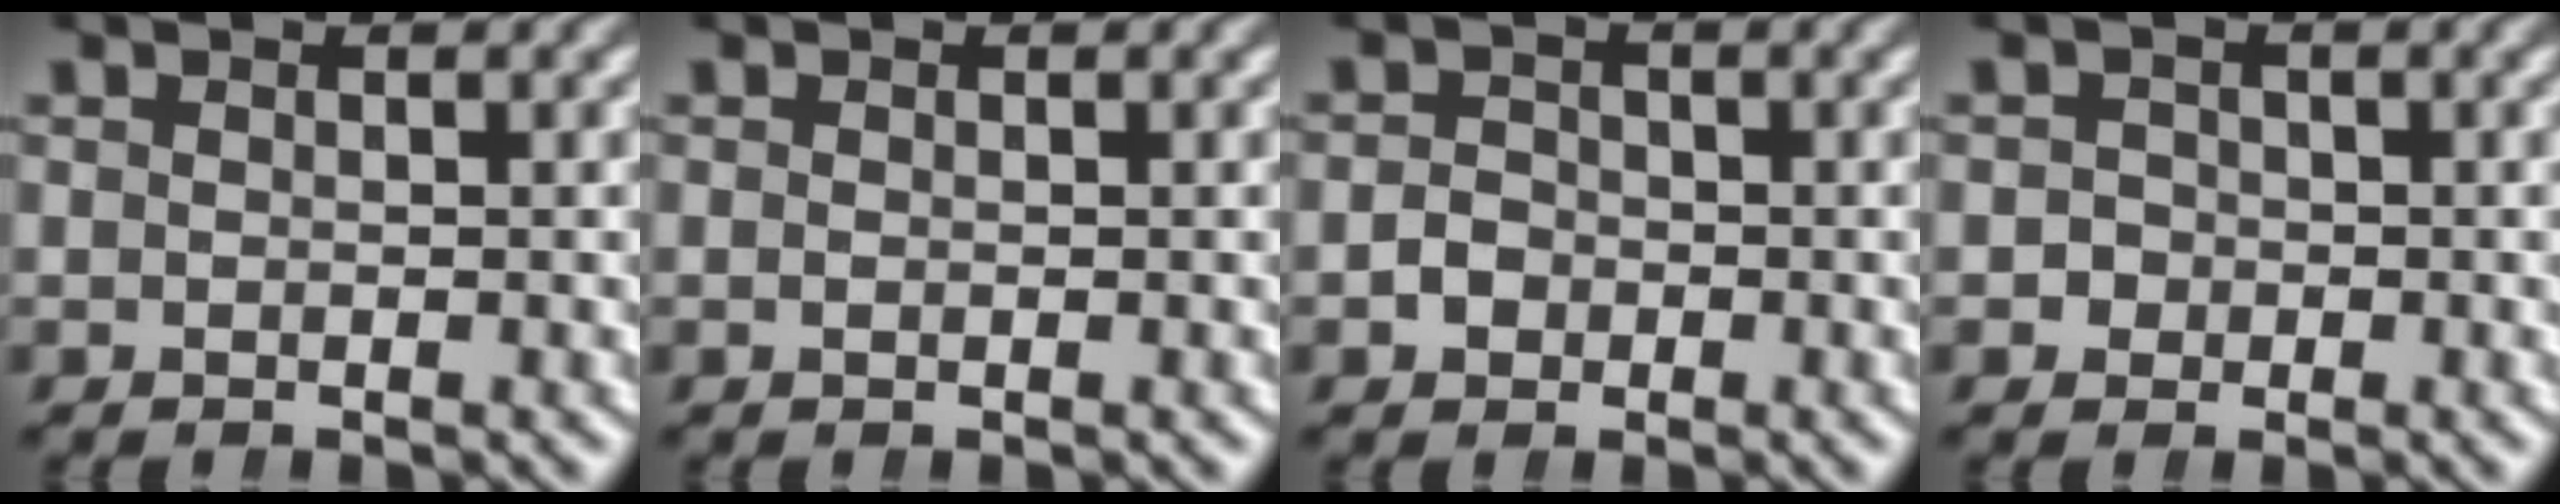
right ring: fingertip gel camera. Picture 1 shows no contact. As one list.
[{"total": 0.0}, {"total": 1.6, "force": [-0.7, 1.4, 0.1], "torque": [-0.016, -0.013, -0.012]}, {"total": 2.0, "force": [-0.5, 2.0, -0.1], "torque": [-0.007, -0.004, -0.016]}]